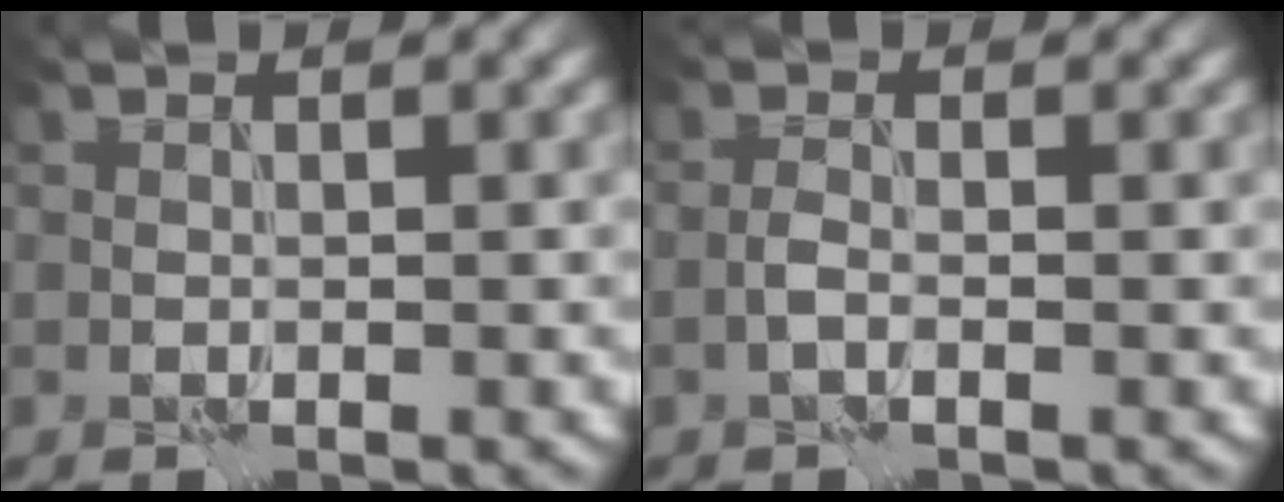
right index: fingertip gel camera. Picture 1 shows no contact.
{"total": 1.1, "force": [-0.6, 0.1, 0.9], "torque": [-0.020, 0.003, -0.014]}